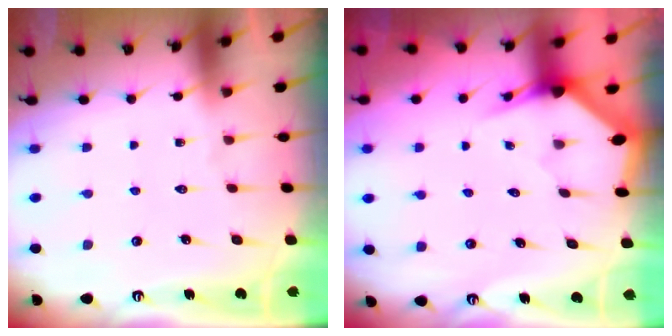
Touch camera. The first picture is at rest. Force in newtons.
{"total": 2.8, "press": 2.8, "slide": 0.1}